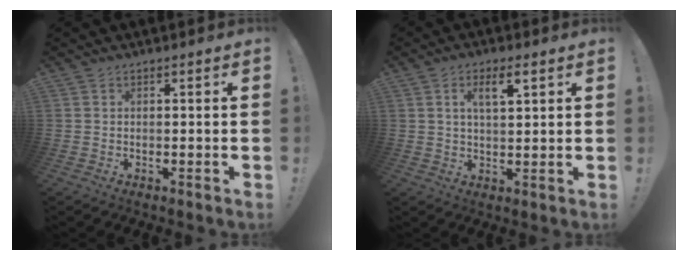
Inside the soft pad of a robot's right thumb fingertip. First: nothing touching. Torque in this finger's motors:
{"motor_torque": [0.08, 0.20, 0.74, -0.02, 0.06]}